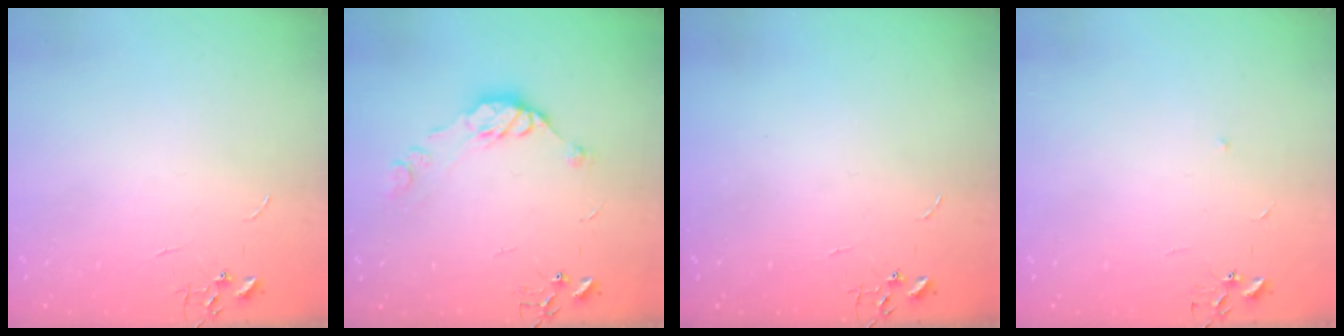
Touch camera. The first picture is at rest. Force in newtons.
{"total": 9.6, "press": 9.6, "slide": 0.6}
{"total": 0.0}
{"total": 4.2, "press": 4.1, "slide": 1.0}